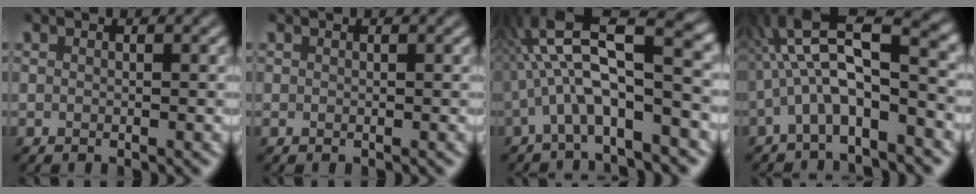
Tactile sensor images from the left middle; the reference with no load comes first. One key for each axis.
{"total": 0.0}
{"total": 9.4, "fx": -1.3, "fy": 2.7, "fz": 9.0, "tx": -0.167, "ty": 0.029, "tz": -0.032}
{"total": 8.3, "fx": -1.4, "fy": 2.3, "fz": 7.8, "tx": -0.142, "ty": 0.032, "tz": -0.038}